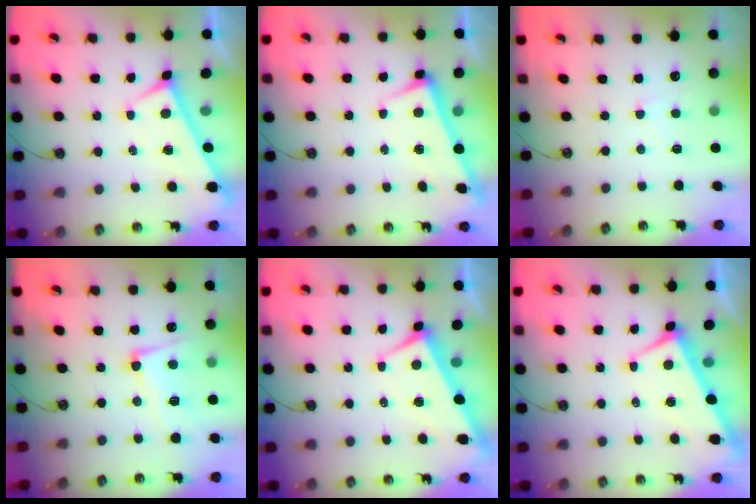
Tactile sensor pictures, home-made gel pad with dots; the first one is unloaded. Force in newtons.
{"total": 2.8, "press": 2.7, "slide": 0.4}
{"total": 1.1, "press": 1.0, "slide": 0.5}
{"total": 5.3, "press": 5.0, "slide": 1.9}
{"total": 2.2, "press": 2.0, "slide": 0.8}
{"total": 2.2, "press": 2.0, "slide": 0.8}